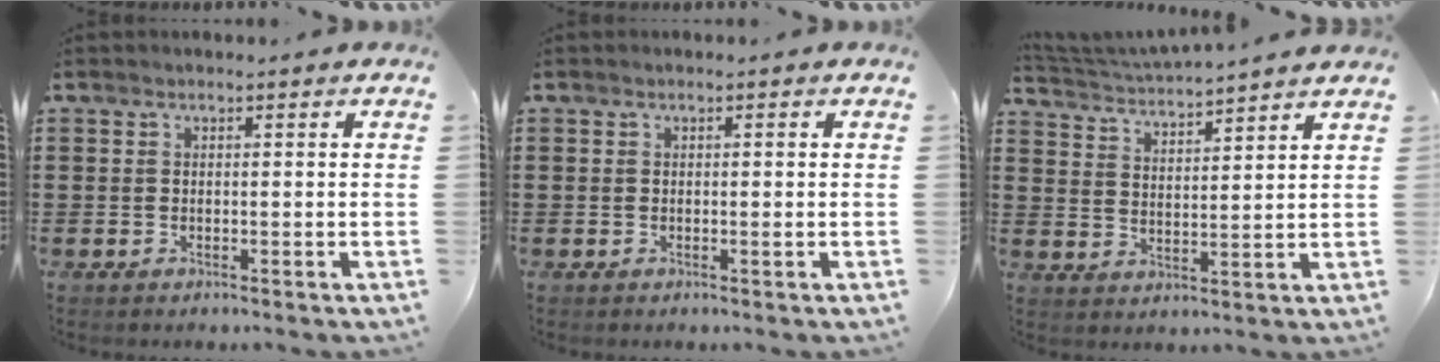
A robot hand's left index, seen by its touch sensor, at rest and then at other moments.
{"total": 0.6, "force": [0.1, 0.0, 0.6], "torque": [-0.010, -0.002, 0.002]}
{"total": 4.1, "force": [4.0, -0.4, 0.5], "torque": [-0.030, -0.027, 0.067]}